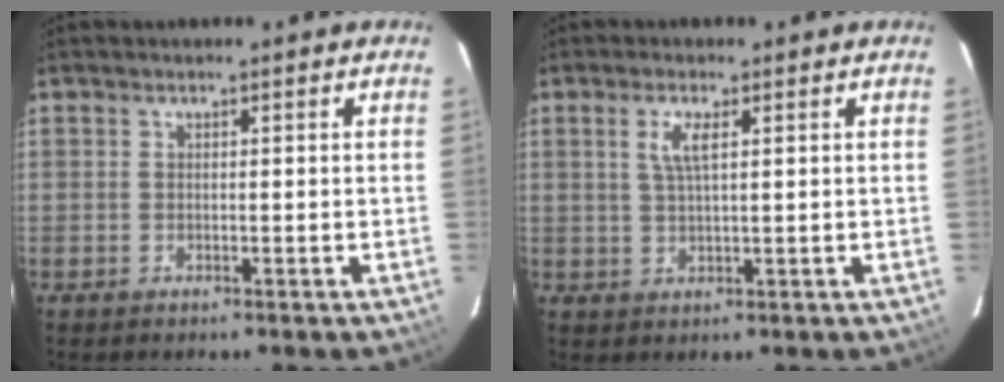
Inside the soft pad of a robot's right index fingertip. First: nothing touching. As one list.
[{"total": 3.6, "force": [1.3, 0.8, 3.3], "torque": [-0.067, 0.001, 0.026]}]